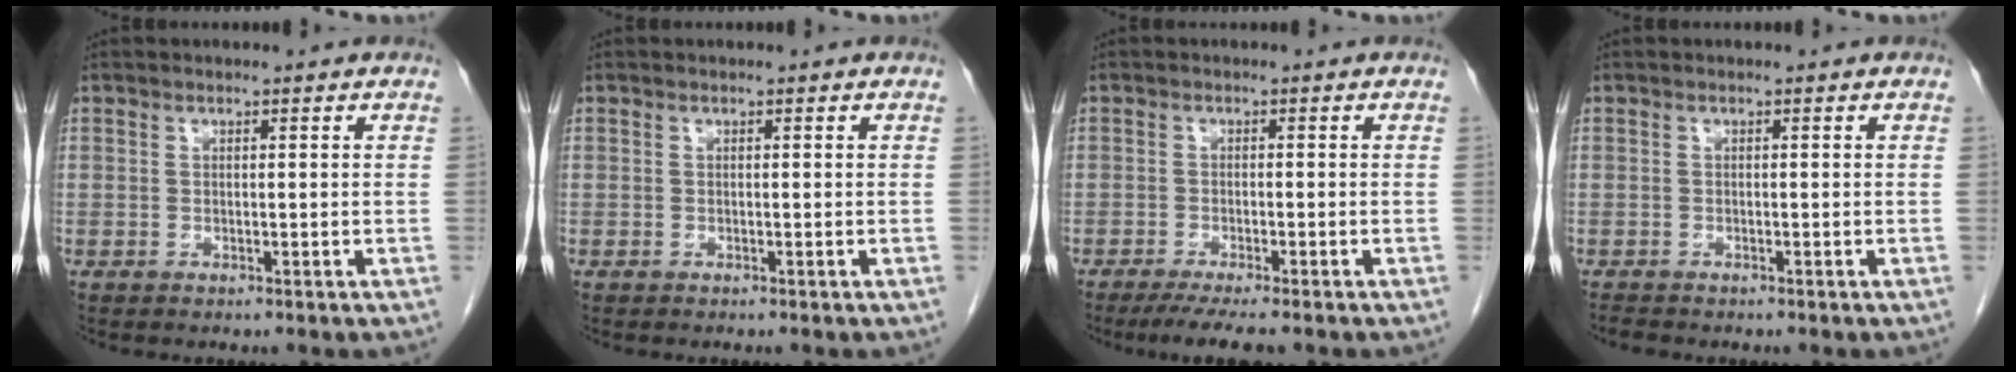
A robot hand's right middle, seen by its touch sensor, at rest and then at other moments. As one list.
[{"total": 0.0}, {"total": 6.1, "force": [-4.8, 0.1, 3.7], "torque": [-0.047, -0.013, -0.076]}, {"total": 0.8, "force": [-0.8, 0.0, 0.1], "torque": [-0.010, -0.003, -0.014]}]